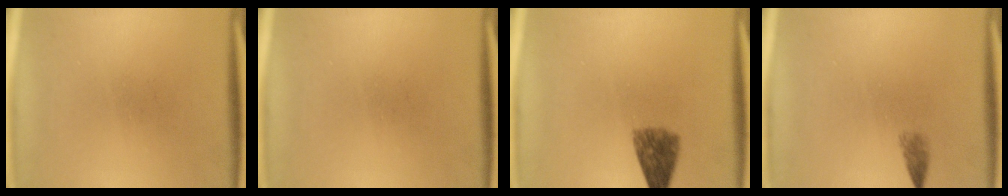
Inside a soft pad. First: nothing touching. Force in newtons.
{"total": 0.0}
{"total": 5.0}
{"total": 1.3}